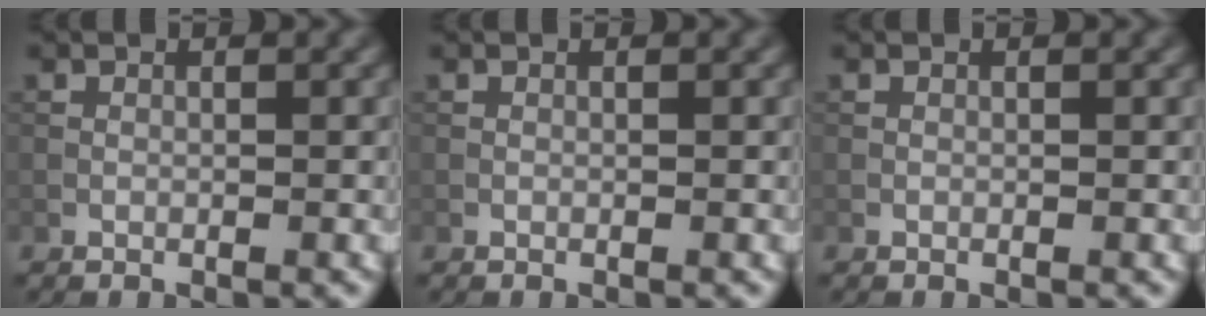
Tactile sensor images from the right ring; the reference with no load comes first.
{"total": 0.0}
{"total": 0.0}